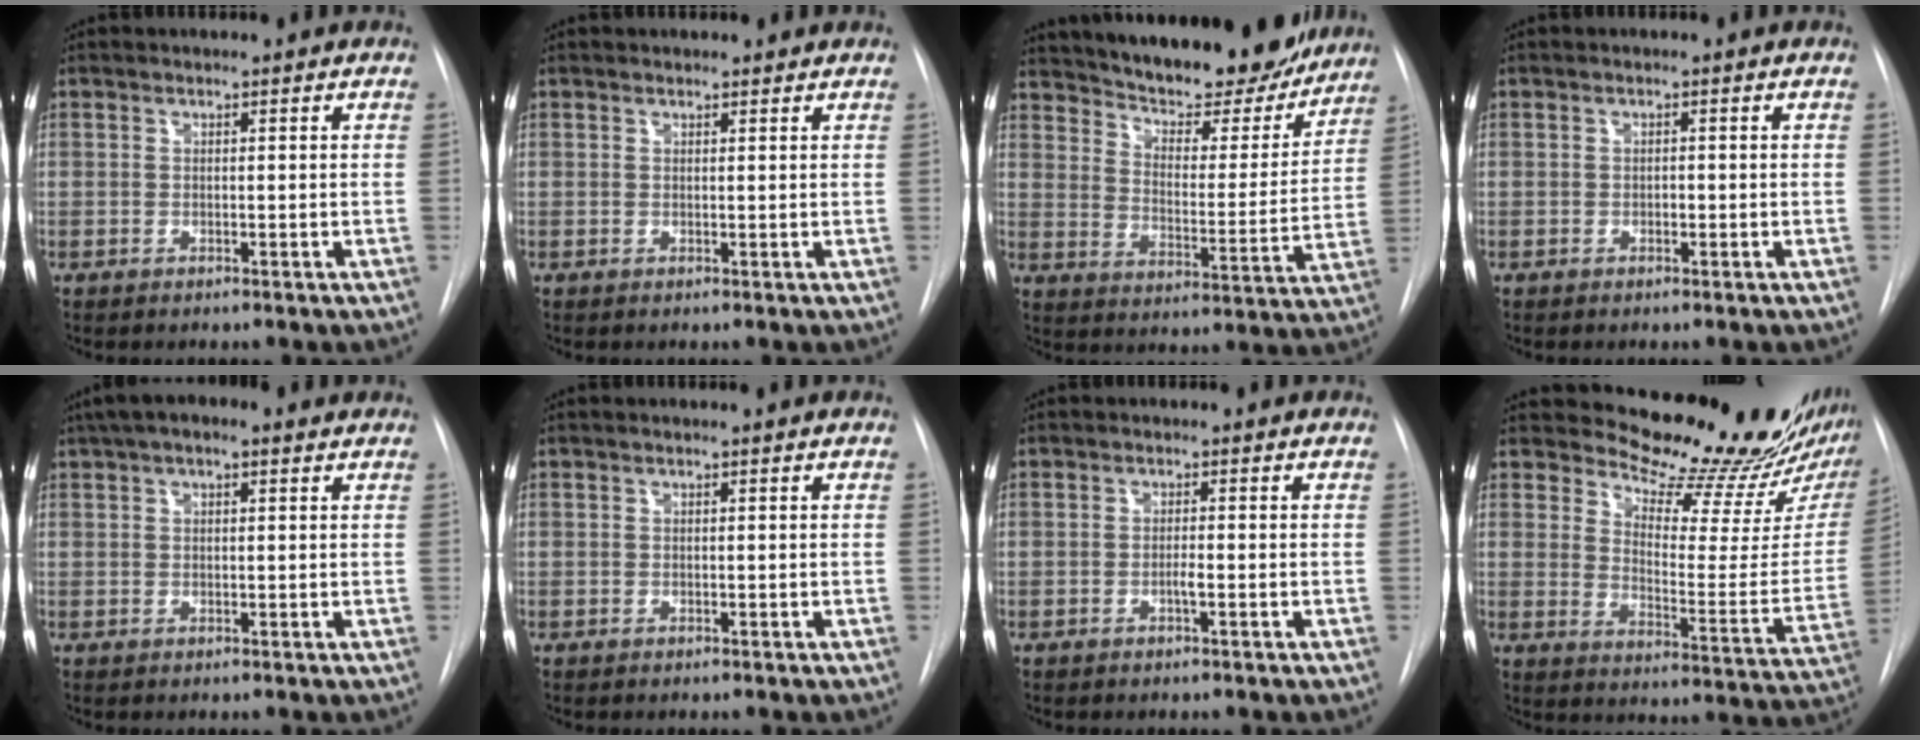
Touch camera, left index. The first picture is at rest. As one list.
[{"total": 2.1, "force": [2.0, 0.5, 0.3], "torque": [-0.009, 0.014, 0.024]}, {"total": 23.1, "force": [20.4, 5.6, 9.3], "torque": [-0.152, -0.019, 0.280]}, {"total": 0.5, "force": [-0.2, 0.3, 0.4], "torque": [-0.004, 0.002, -0.004]}, {"total": 6.8, "force": [4.4, 2.3, 4.7], "torque": [-0.086, 0.038, 0.069]}, {"total": 0.0}, {"total": 1.0, "force": [-0.5, 0.0, 0.9], "torque": [-0.019, 0.001, -0.009]}, {"total": 19.1, "force": [17.6, 3.3, 6.6], "torque": [-0.085, -0.095, 0.218]}]